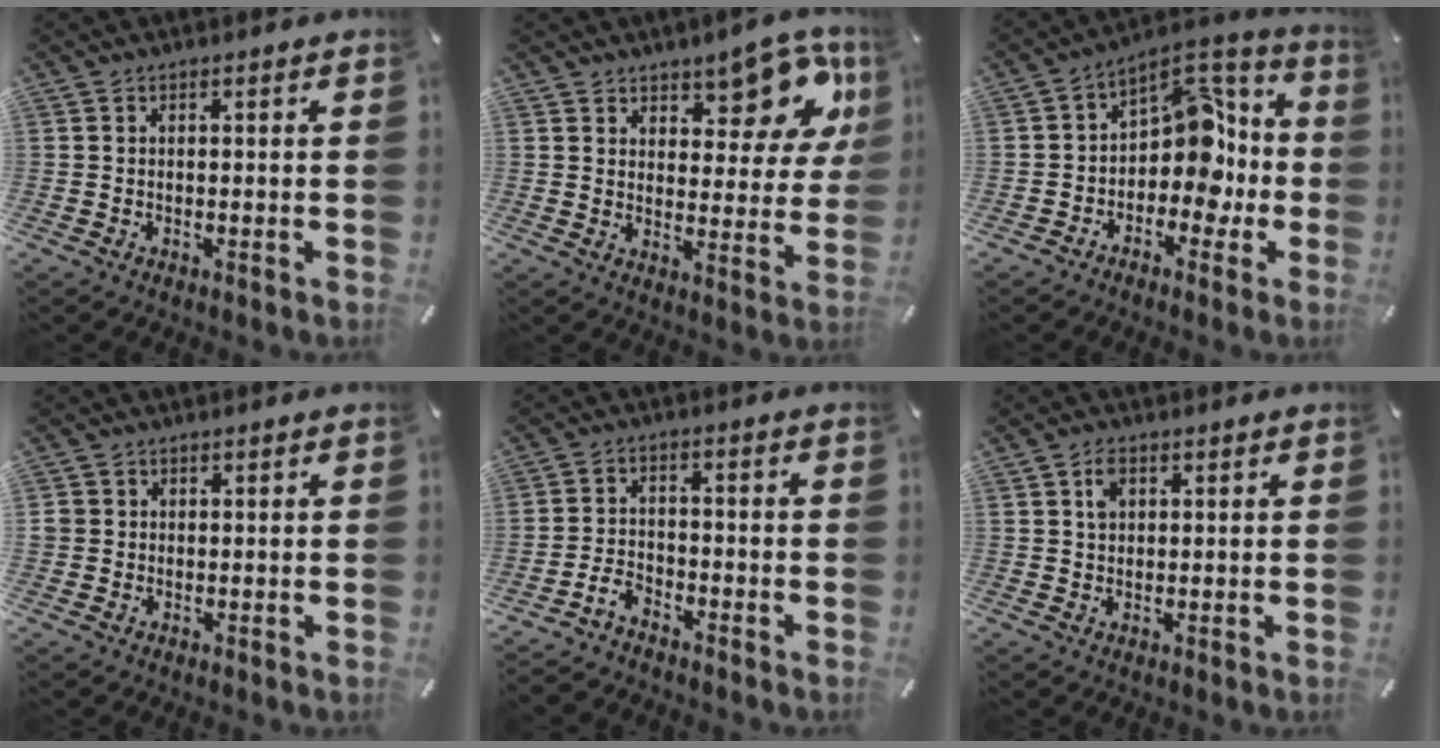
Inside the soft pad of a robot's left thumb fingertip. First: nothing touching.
{"total": 11.4, "force": [8.4, 5.4, 5.4], "torque": [-0.050, -0.069, 0.145]}
{"total": 12.9, "force": [-0.4, 10.2, 7.8], "torque": [-0.083, -0.006, 0.000]}
{"total": 2.0, "force": [0.2, 2.0, 0.3], "torque": [-0.004, 0.005, 0.002]}
{"total": 4.5, "force": [-3.7, 2.1, 1.5], "torque": [-0.038, 0.018, -0.073]}
{"total": 3.1, "force": [1.2, 2.1, 1.9], "torque": [-0.029, 0.000, 0.017]}